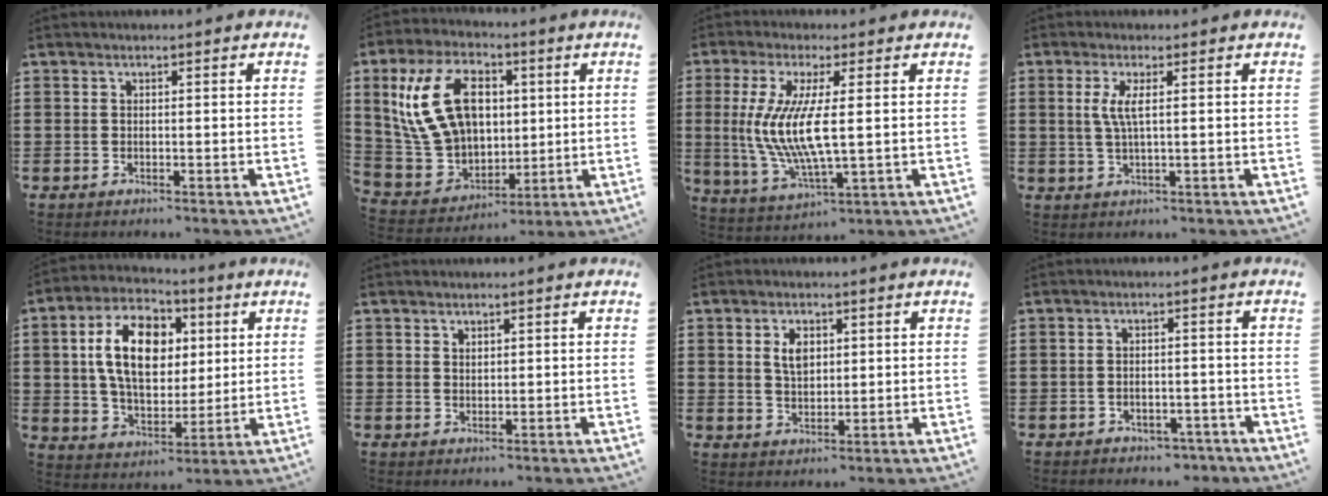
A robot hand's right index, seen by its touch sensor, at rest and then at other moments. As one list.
[{"total": 15.2, "force": [3.5, 10.3, 10.5], "torque": [-0.254, 0.025, 0.066]}, {"total": 9.2, "force": [0.8, 2.6, 8.8], "torque": [-0.202, -0.015, 0.007]}, {"total": 3.5, "force": [0.6, 0.4, 3.5], "torque": [-0.077, -0.004, 0.007]}, {"total": 13.2, "force": [2.7, 8.1, 10.2], "torque": [-0.218, 0.011, 0.042]}, {"total": 1.2, "force": [1.0, 0.7, 0.2], "torque": [-0.004, 0.003, 0.018]}, {"total": 3.7, "force": [1.1, 2.3, 2.7], "torque": [-0.061, 0.011, 0.019]}, {"total": 2.2, "force": [-2.1, 0.6, 0.2], "torque": [-0.010, -0.001, -0.043]}]